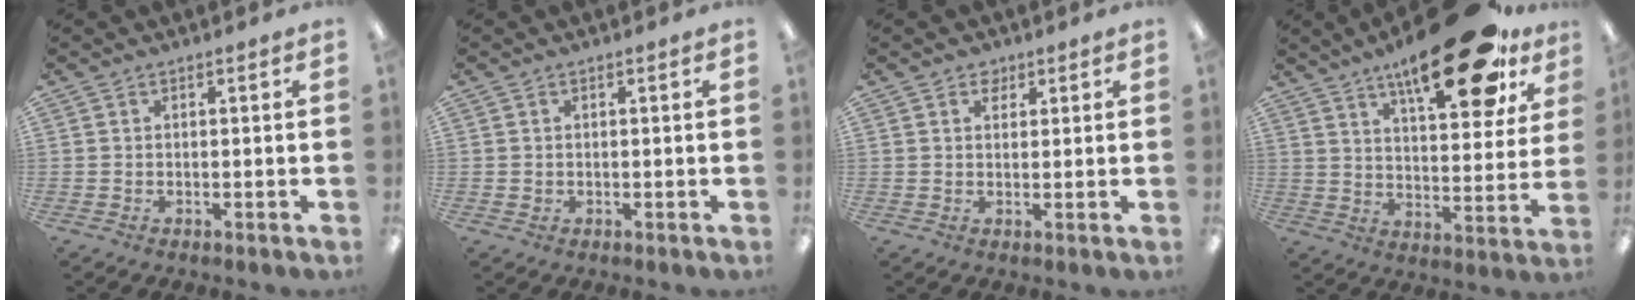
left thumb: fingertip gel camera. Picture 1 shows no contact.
{"total": 0.5, "force": [0.1, 0.5, 0.1], "torque": [-0.002, 0.004, 0.000]}
{"total": 2.4, "force": [1.6, 1.6, 0.8], "torque": [-0.001, -0.006, 0.026]}
{"total": 23.2, "force": [15.5, 7.8, 15.5], "torque": [-0.225, -0.084, 0.247]}